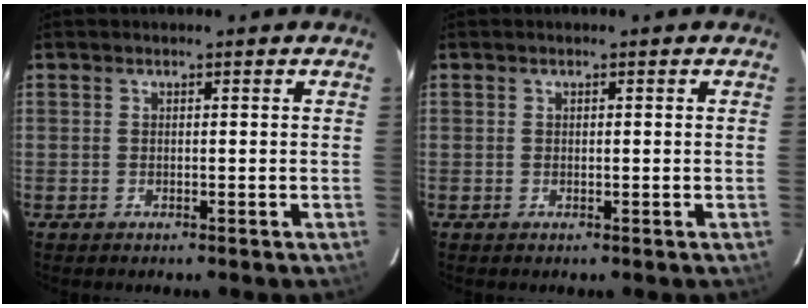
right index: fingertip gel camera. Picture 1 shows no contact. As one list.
[{"total": 0.0}]